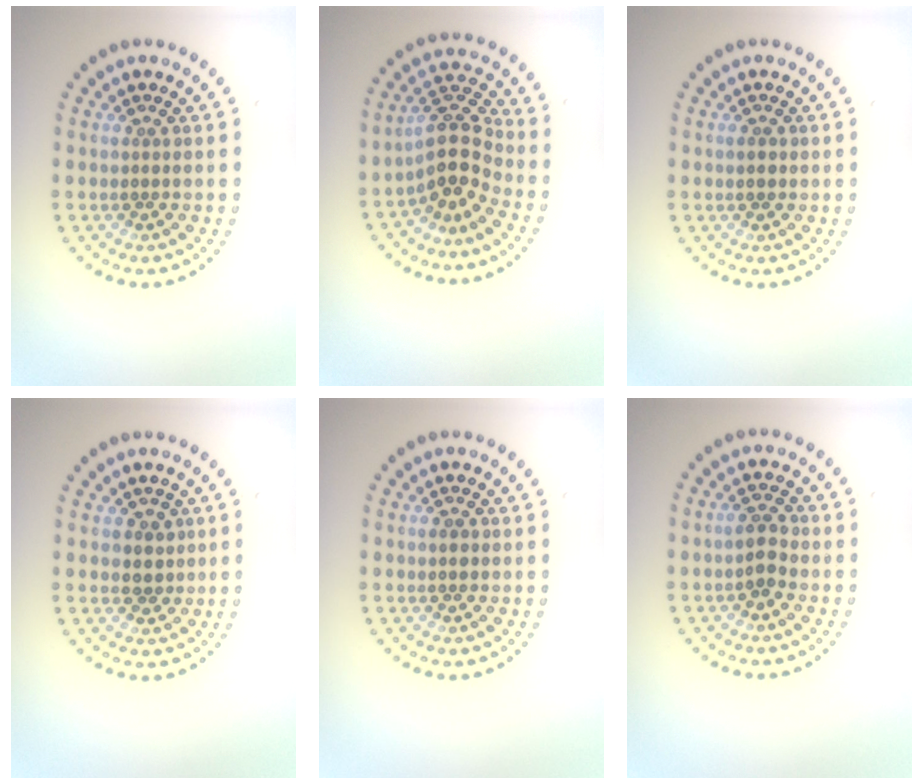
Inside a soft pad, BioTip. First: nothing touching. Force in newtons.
{"total": 4.1, "press": 3.5, "slide": 2.2}
{"total": 1.1, "press": 1.1, "slide": 0.0}
{"total": 1.8, "press": 1.4, "slide": 1.1}
{"total": 1.0, "press": 1.0, "slide": 0.0}
{"total": 1.8, "press": 1.8, "slide": 0.3}